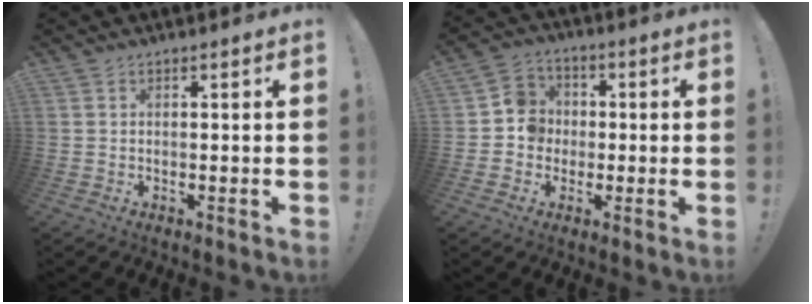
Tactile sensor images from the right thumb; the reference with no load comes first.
{"total": 7.7, "force": [-1.6, 7.3, 1.8], "torque": [-0.017, 0.025, -0.027]}